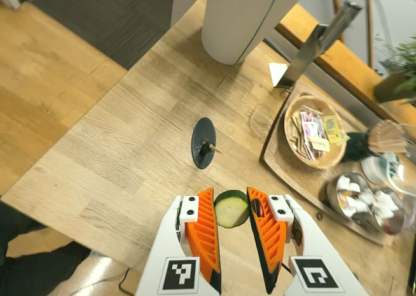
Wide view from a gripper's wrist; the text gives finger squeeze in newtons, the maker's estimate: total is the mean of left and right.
{"total": 9.4, "left": 10.0, "right": 8.8}